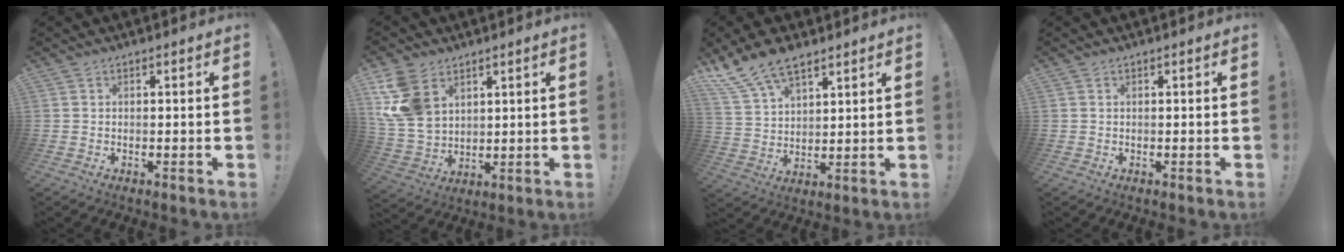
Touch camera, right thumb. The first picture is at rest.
{"total": 13.8, "force": [6.7, 9.3, 7.6], "torque": [-0.156, -0.032, 0.134]}
{"total": 11.7, "force": [8.6, 5.6, 5.6], "torque": [-0.109, -0.047, 0.166]}
{"total": 0.0}